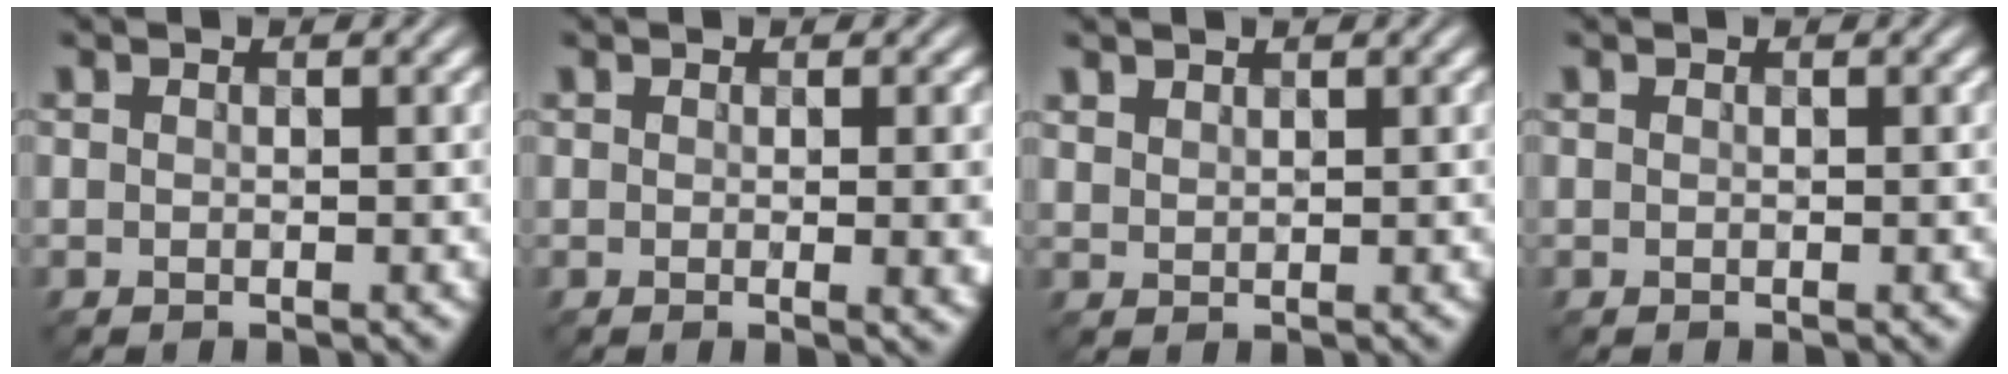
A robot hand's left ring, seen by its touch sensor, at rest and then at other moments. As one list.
[{"total": 4.1, "force": [-0.1, 1.3, 3.9], "torque": [-0.039, -0.004, 0.001]}, {"total": 1.1, "force": [1.1, 0.3, 0.2], "torque": [-0.007, 0.001, 0.026]}, {"total": 0.0}]